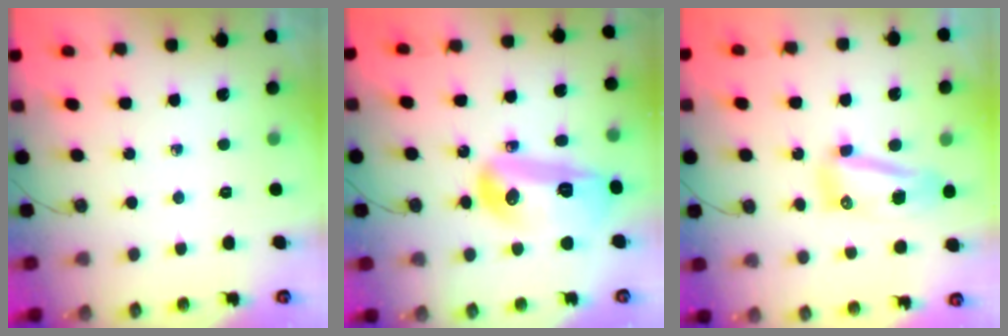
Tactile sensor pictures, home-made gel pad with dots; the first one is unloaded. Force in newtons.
{"total": 18.4, "press": 17.5, "slide": 5.6}
{"total": 9.5, "press": 9.5, "slide": 1.0}